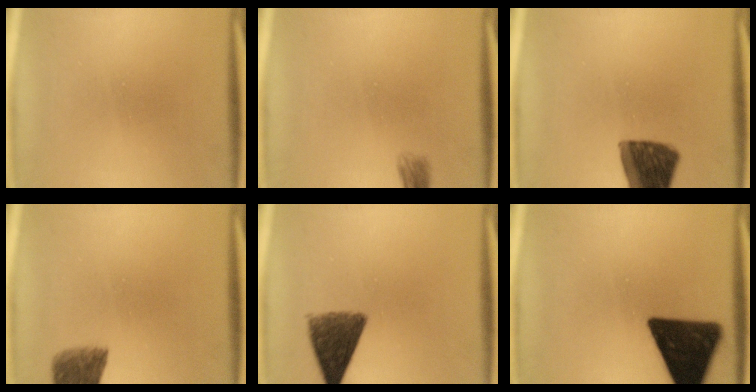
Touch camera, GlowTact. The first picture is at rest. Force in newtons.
{"total": 1.6}
{"total": 11.0}
{"total": 6.1}
{"total": 8.8}
{"total": 15.5}